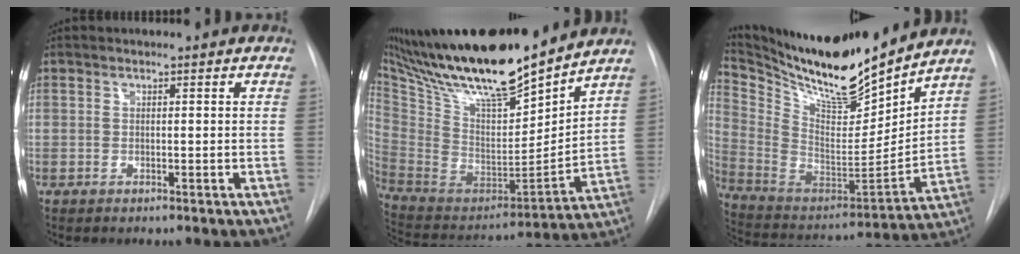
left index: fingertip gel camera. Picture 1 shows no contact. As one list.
[{"total": 24.8, "force": [20.9, 3.5, 12.9], "torque": [-0.240, -0.025, 0.360]}, {"total": 19.3, "force": [17.5, 1.9, 8.1], "torque": [-0.164, -0.044, 0.304]}]